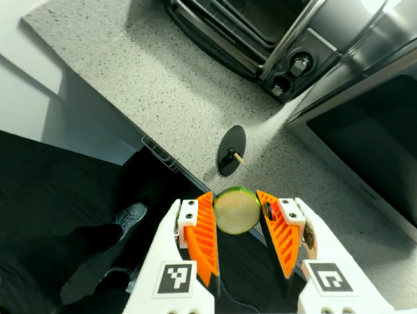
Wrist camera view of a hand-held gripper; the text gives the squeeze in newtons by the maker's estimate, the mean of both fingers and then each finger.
{"total": 9.9, "left": 10.2, "right": 9.7}